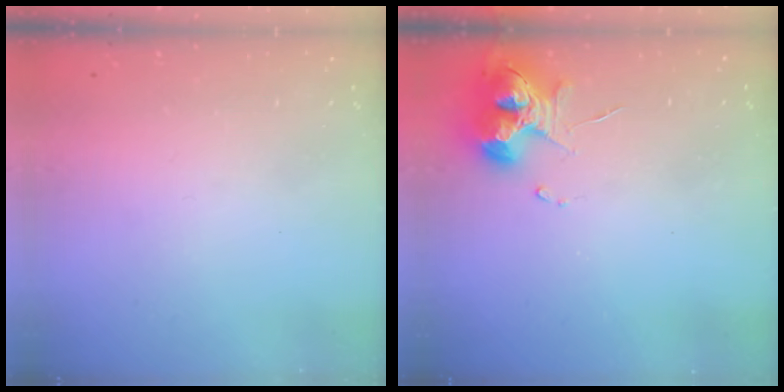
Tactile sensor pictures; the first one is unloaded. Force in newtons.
{"total": 12.2, "press": 12.1, "slide": 1.7}